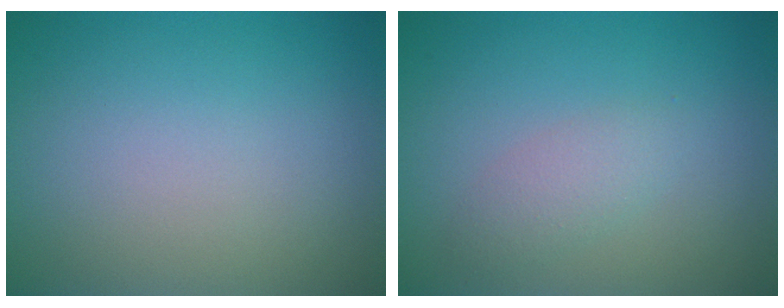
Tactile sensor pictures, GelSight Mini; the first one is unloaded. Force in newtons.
{"total": 1.9, "press": 1.9, "slide": 0.0}